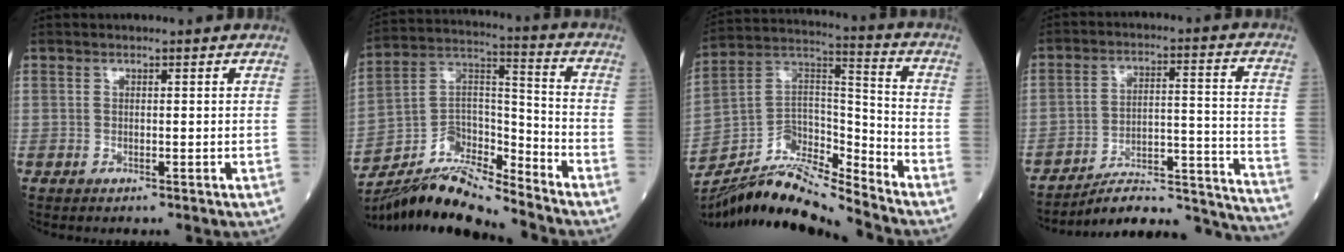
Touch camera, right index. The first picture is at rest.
{"total": 13.6, "force": [-12.8, 1.6, 4.3], "torque": [-0.078, 0.035, -0.238]}
{"total": 14.5, "force": [-13.9, 0.4, 4.1], "torque": [-0.073, 0.048, -0.260]}
{"total": 20.9, "force": [-20.1, 0.8, 5.5], "torque": [-0.025, 0.037, -0.282]}